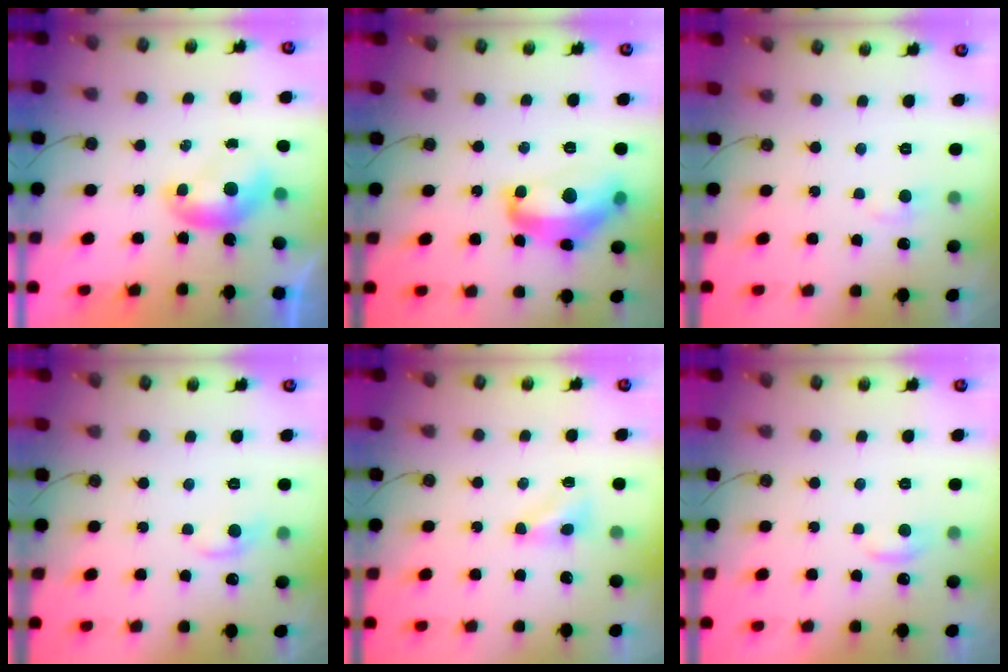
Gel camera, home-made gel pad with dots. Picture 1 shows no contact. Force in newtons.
{"total": 10.4, "press": 10.3, "slide": 0.8}
{"total": 1.6, "press": 1.5, "slide": 0.6}
{"total": 0.8, "press": 0.0, "slide": 0.8}
{"total": 2.3, "press": 2.3, "slide": 0.5}
{"total": 1.1, "press": 0.8, "slide": 0.6}